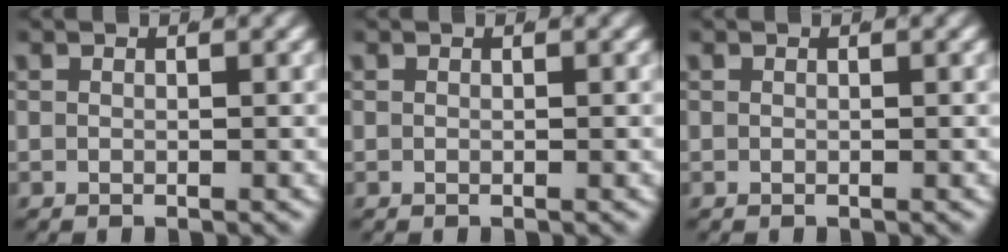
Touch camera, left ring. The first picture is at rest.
{"total": 0.0}
{"total": 0.0}